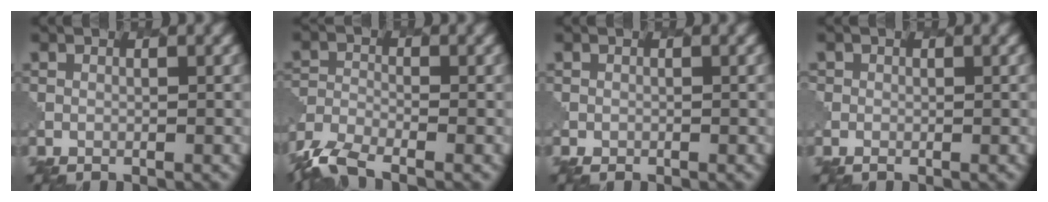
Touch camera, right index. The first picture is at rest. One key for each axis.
{"total": 5.5, "fx": -4.3, "fy": 1.8, "fz": 2.9, "tx": -0.062, "ty": -0.013, "tz": -0.096}
{"total": 0.5, "fx": -0.3, "fy": 0.4, "fz": 0.1, "tx": -0.002, "ty": -0.003, "tz": -0.005}
{"total": 0.6, "fx": -0.1, "fy": 0.6, "fz": 0.0, "tx": -0.001, "ty": -0.001, "tz": -0.002}